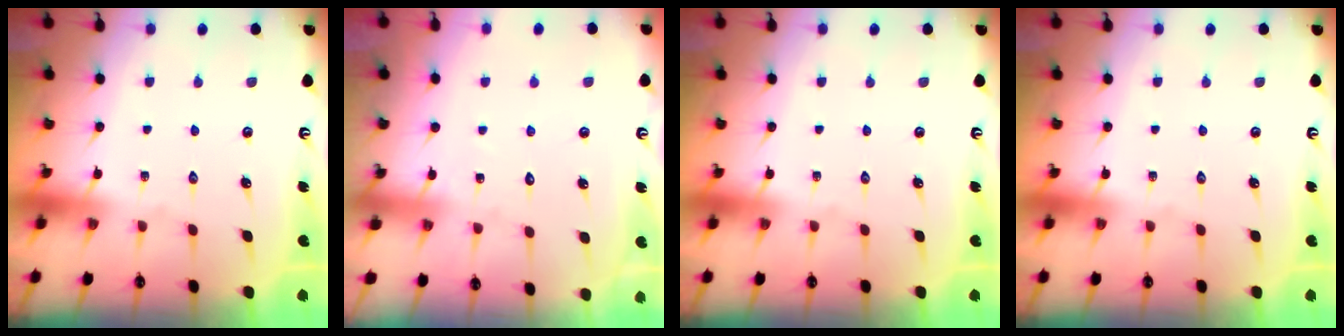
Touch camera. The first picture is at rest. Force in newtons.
{"total": 5.6, "press": 5.5, "slide": 0.6}
{"total": 0.0}
{"total": 0.0}